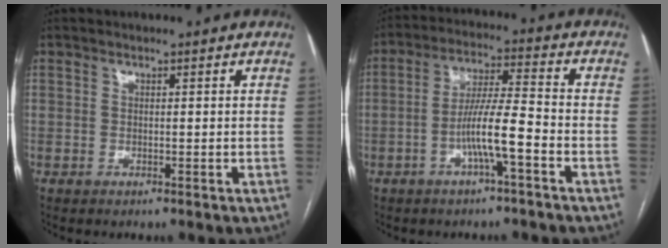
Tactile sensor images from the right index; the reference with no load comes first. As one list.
[{"total": 8.0, "force": [-3.2, 0.2, 7.3], "torque": [-0.138, 0.013, -0.058]}]